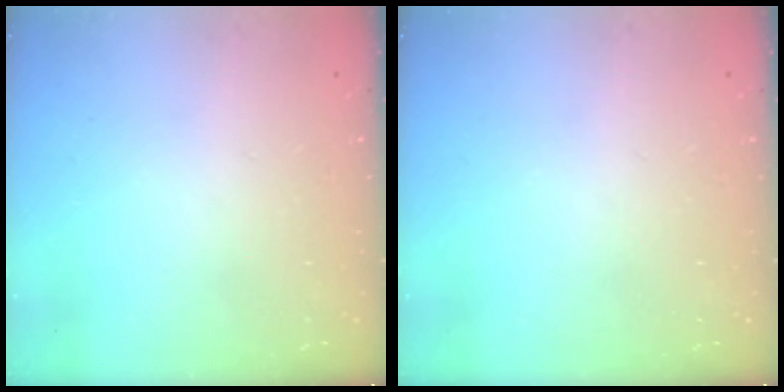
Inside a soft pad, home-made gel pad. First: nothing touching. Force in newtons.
{"total": 0.0}